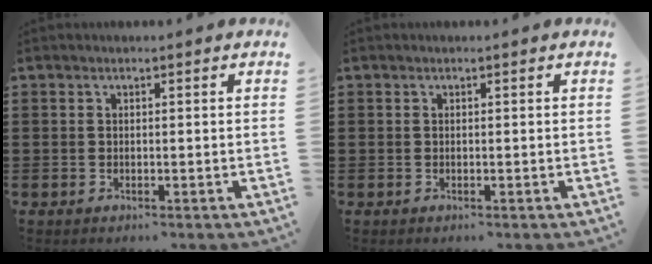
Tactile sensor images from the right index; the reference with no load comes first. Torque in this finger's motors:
{"motor_torque": [-0.01, 0.01, 0.00, 0.00]}